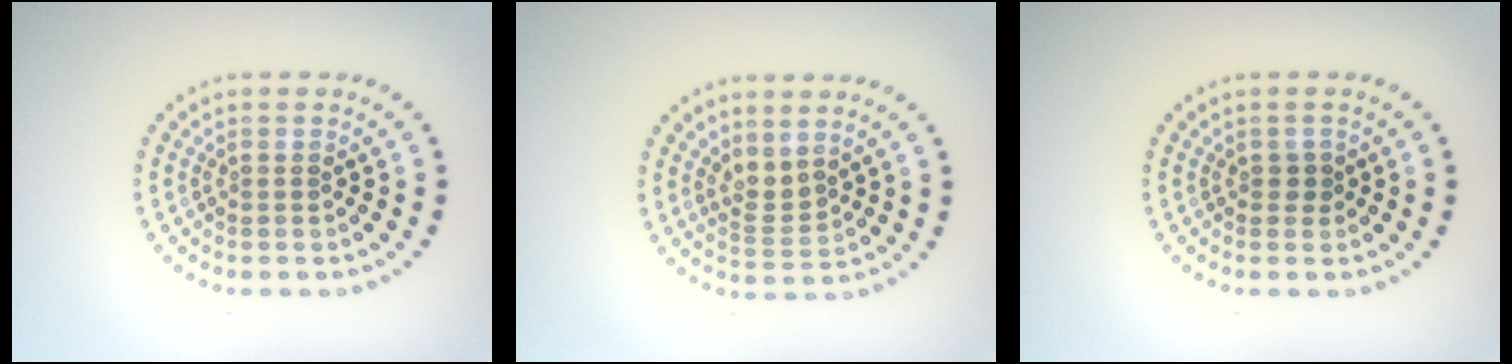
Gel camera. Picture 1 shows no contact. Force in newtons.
{"total": 2.0, "press": 1.4, "slide": 1.4}
{"total": 0.8, "press": 0.7, "slide": 0.3}